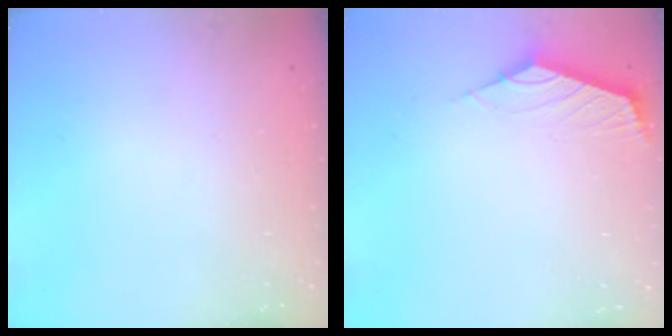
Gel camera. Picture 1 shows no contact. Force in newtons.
{"total": 2.4, "press": 2.3, "slide": 0.6}